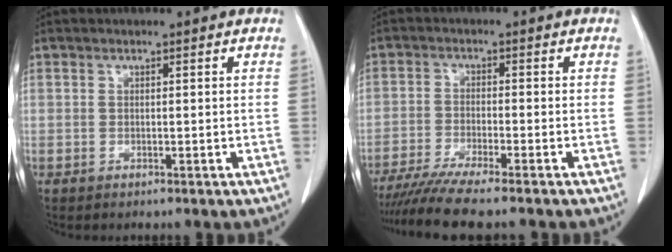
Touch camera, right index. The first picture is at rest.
{"total": 8.1, "force": [-7.0, -0.9, 4.1], "torque": [-0.058, -0.022, -0.115]}